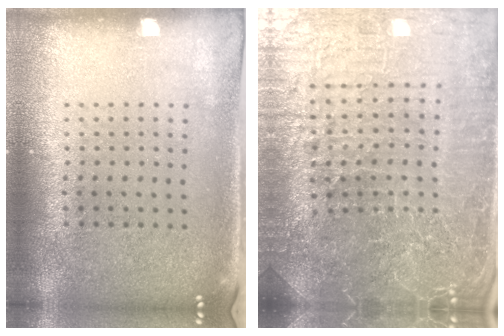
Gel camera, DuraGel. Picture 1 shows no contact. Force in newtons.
{"total": 5.6, "press": 5.2, "slide": 2.1}